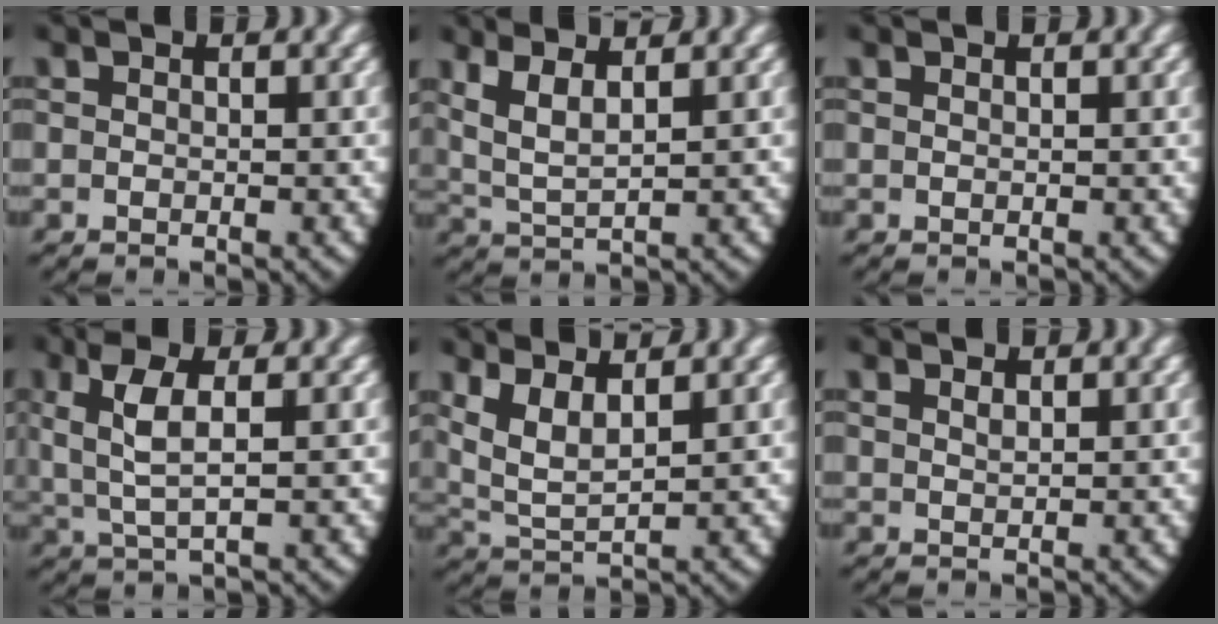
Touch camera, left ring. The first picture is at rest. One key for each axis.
{"total": 5.5, "fx": 1.9, "fy": 3.5, "fz": 3.8, "tx": -0.104, "ty": -0.006, "tz": 0.034}
{"total": 0.0}
{"total": 4.0, "fx": 0.7, "fy": 1.5, "fz": 3.6, "tx": -0.087, "ty": -0.010, "tz": 0.024}
{"total": 7.6, "fx": 2.1, "fy": 5.6, "fz": 4.6, "tx": -0.134, "ty": -0.015, "tz": 0.035}
{"total": 0.9, "fx": 0.8, "fy": -0.2, "fz": 0.4, "tx": -0.007, "ty": -0.006, "tz": 0.021}